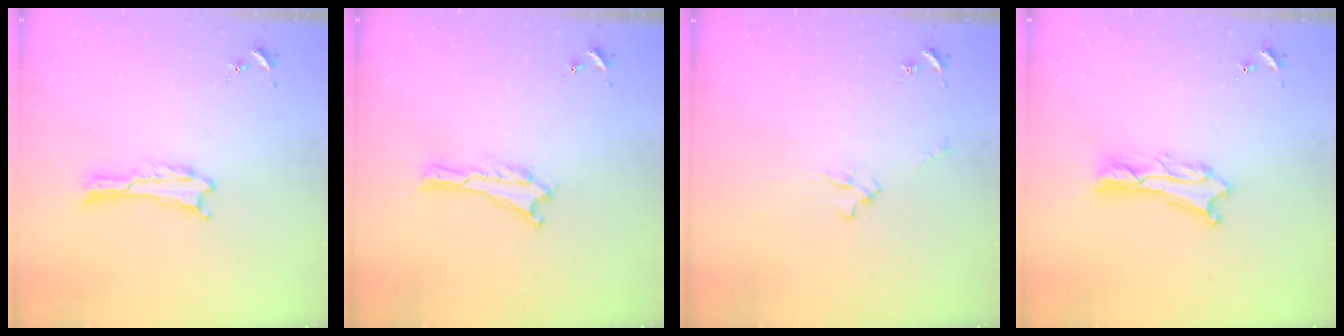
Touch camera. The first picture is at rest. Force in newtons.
{"total": 0.0}
{"total": 2.4, "press": 2.4, "slide": 0.4}
{"total": 2.6, "press": 2.6, "slide": 0.3}